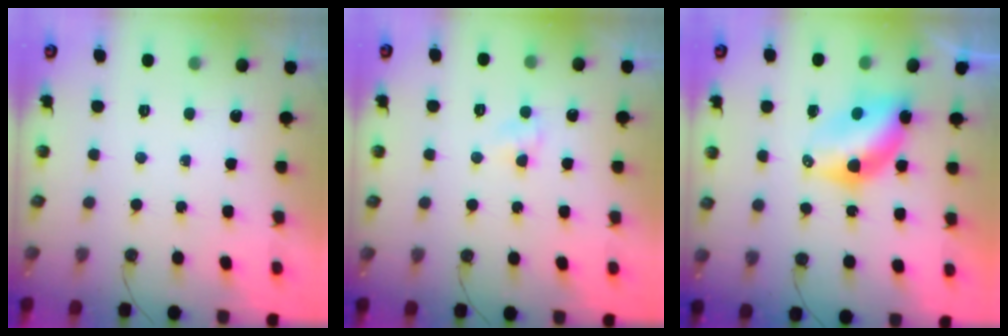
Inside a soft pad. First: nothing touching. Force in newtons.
{"total": 2.8, "press": 2.8, "slide": 0.3}
{"total": 7.3, "press": 7.3, "slide": 0.3}